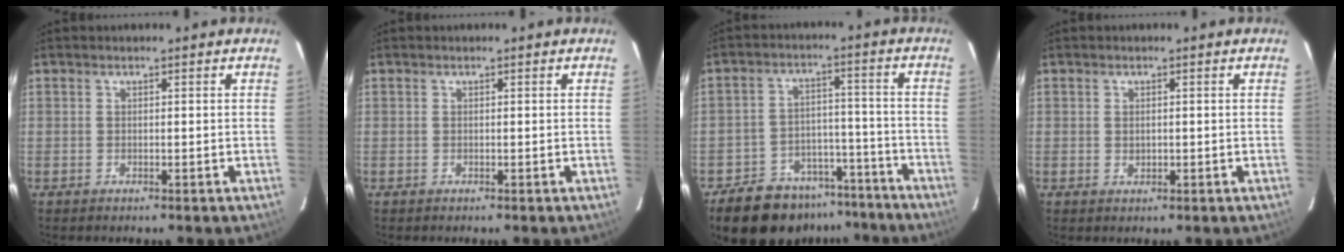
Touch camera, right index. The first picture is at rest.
{"total": 0.0}
{"total": 16.0, "force": [-12.3, 8.8, 5.2], "torque": [-0.121, 0.039, -0.163]}
{"total": 1.3, "force": [0.1, 1.0, 0.8], "torque": [-0.013, 0.001, 0.003]}